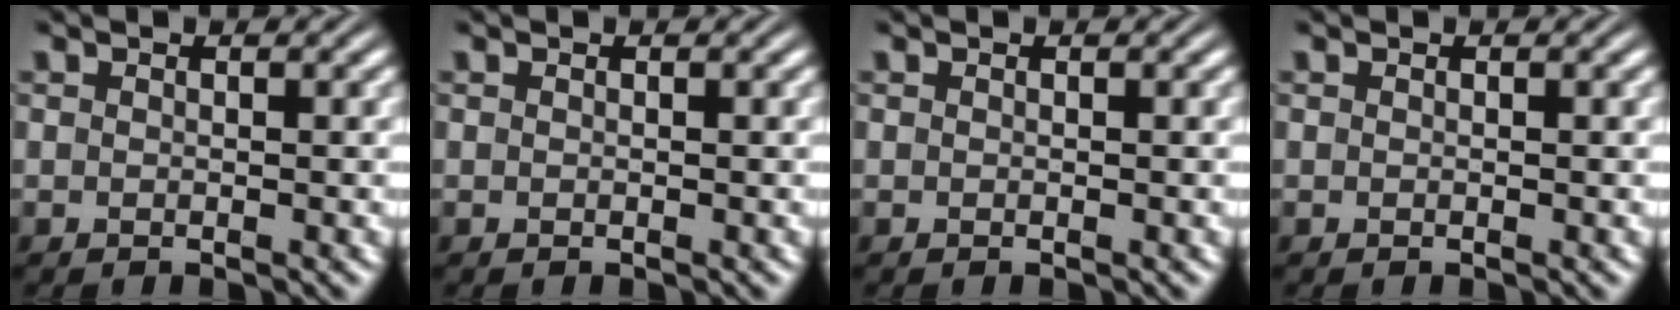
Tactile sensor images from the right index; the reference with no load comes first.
{"total": 0.0}
{"total": 0.0}
{"total": 0.0}